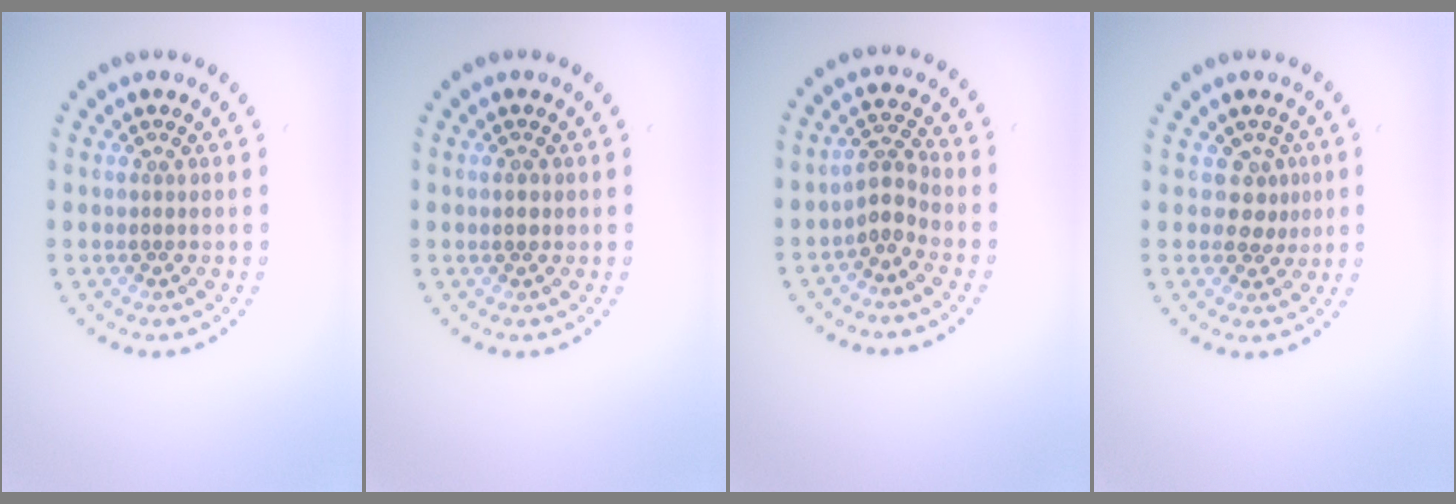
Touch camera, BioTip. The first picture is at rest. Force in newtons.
{"total": 1.0, "press": 1.0, "slide": 0.1}
{"total": 2.1, "press": 1.6, "slide": 1.4}
{"total": 1.8, "press": 1.4, "slide": 1.1}